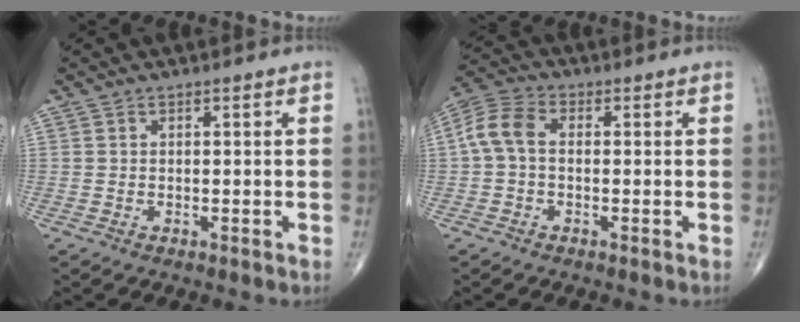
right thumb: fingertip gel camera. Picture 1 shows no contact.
{"total": 6.5, "force": [0.0, 4.2, 5.0], "torque": [-0.102, 0.020, -0.010]}